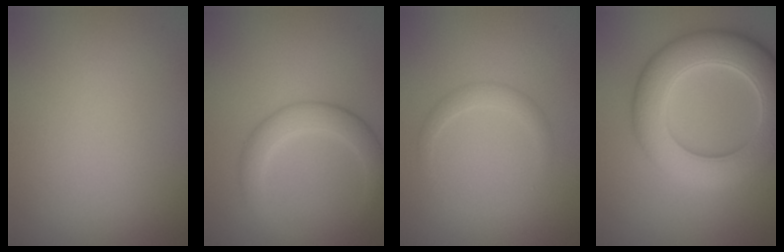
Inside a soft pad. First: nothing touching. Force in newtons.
{"total": 2.6, "press": 2.6, "slide": 0.2}
{"total": 1.4, "press": 1.4, "slide": 0.1}
{"total": 9.1, "press": 9.1, "slide": 0.3}